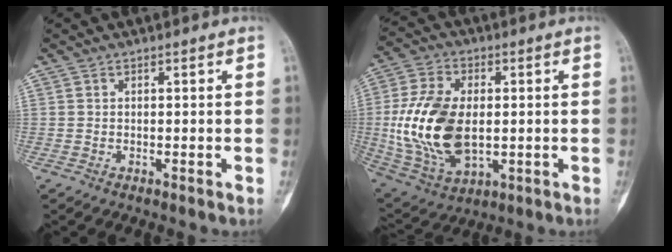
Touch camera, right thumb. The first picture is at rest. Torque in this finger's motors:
{"motor_torque": [2.06, 1.48, 0.94, -1.28, 0.39]}